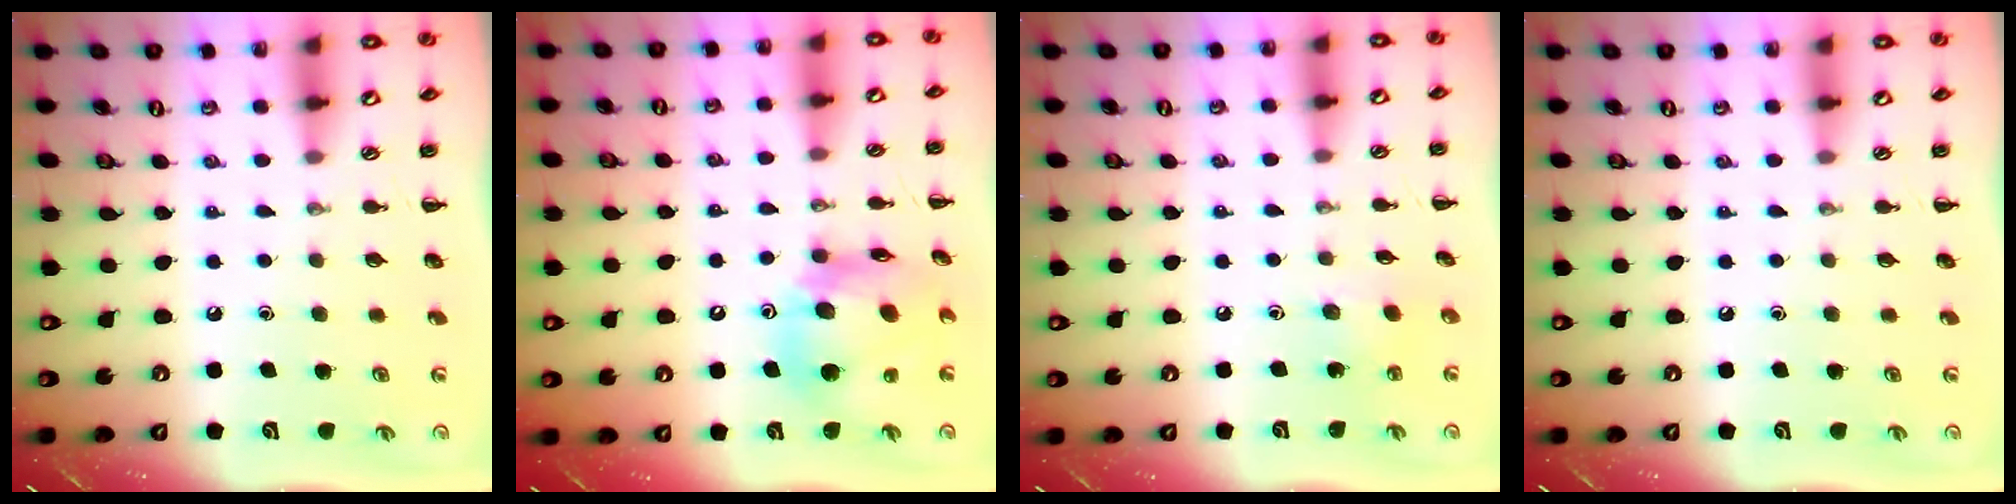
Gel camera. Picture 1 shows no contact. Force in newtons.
{"total": 14.8, "press": 14.1, "slide": 4.3}
{"total": 3.1, "press": 3.0, "slide": 0.8}
{"total": 0.0}